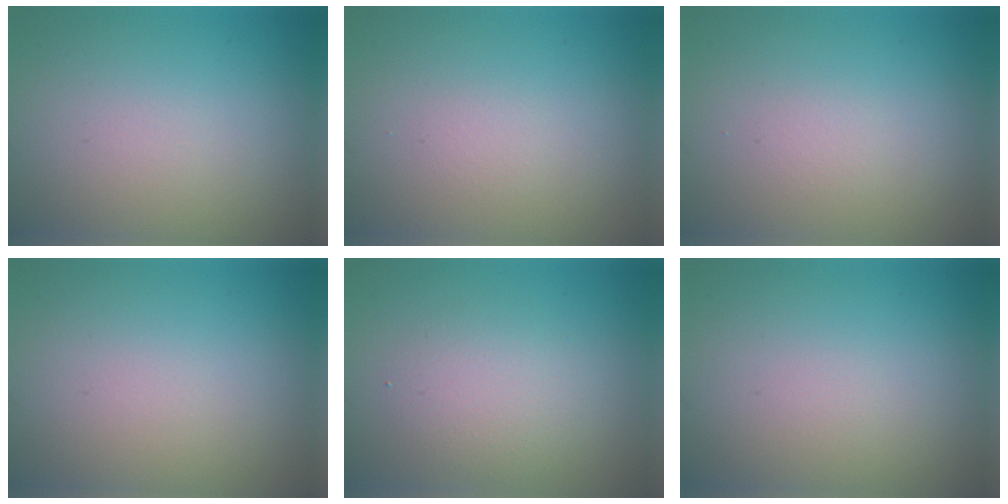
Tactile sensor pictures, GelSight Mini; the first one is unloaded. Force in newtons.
{"total": 0.6, "press": 0.6, "slide": 0.0}
{"total": 0.6, "press": 0.6, "slide": 0.0}
{"total": 0.0}
{"total": 2.8, "press": 2.8, "slide": 0.1}
{"total": 0.0}